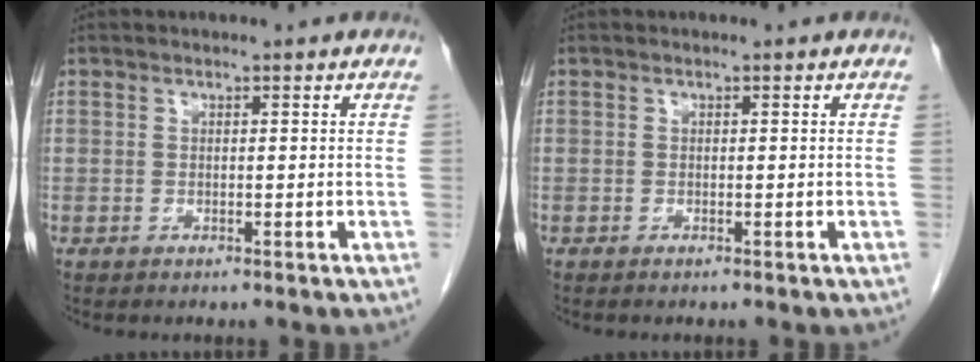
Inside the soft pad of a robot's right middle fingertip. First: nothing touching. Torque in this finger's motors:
{"motor_torque": [-0.33, -0.33, 0.00, -0.01]}